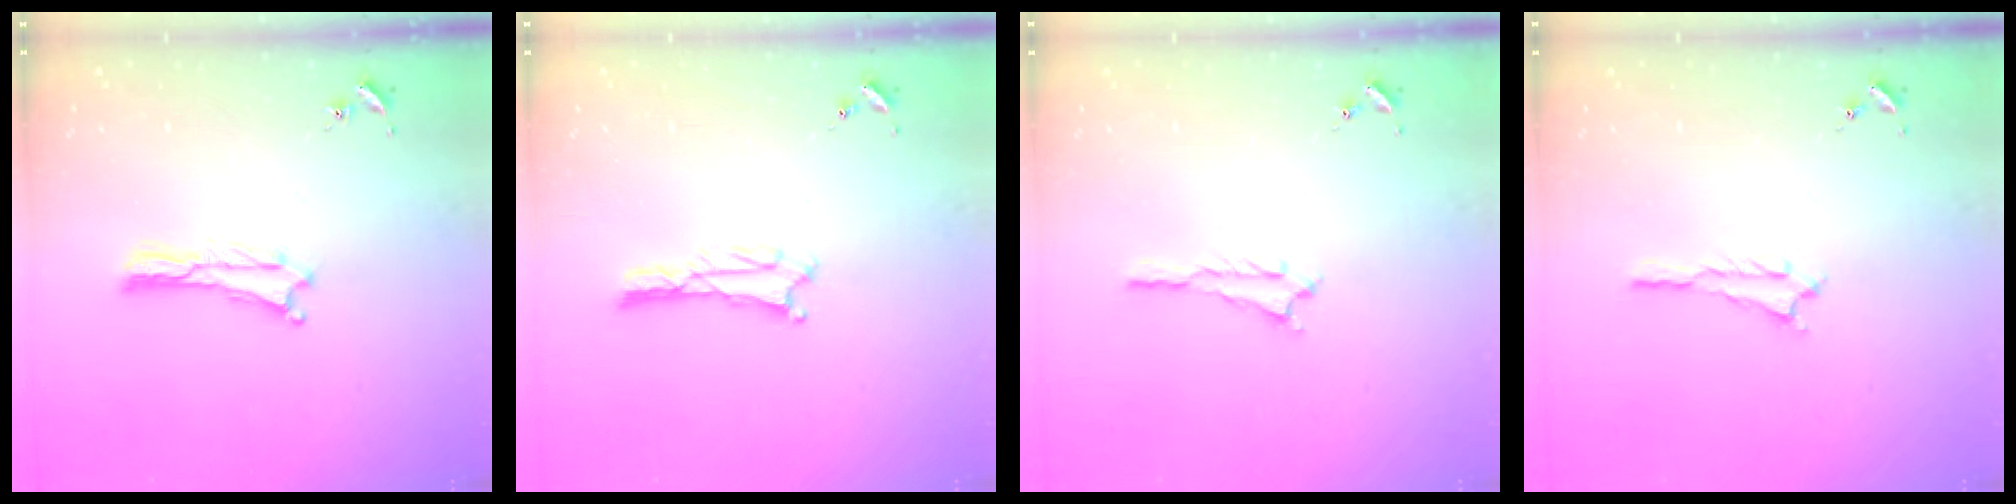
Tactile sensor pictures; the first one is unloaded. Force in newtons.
{"total": 2.0, "press": 2.0, "slide": 0.3}
{"total": 0.6, "press": 0.6, "slide": 0.2}
{"total": 0.6, "press": 0.6, "slide": 0.2}